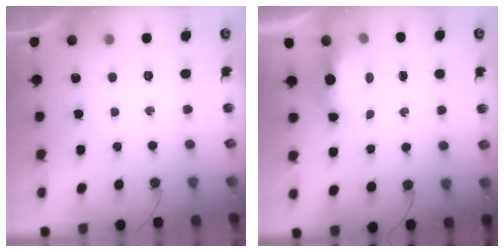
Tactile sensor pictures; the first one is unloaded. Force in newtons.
{"total": 10.5, "press": 7.5, "slide": 7.3}